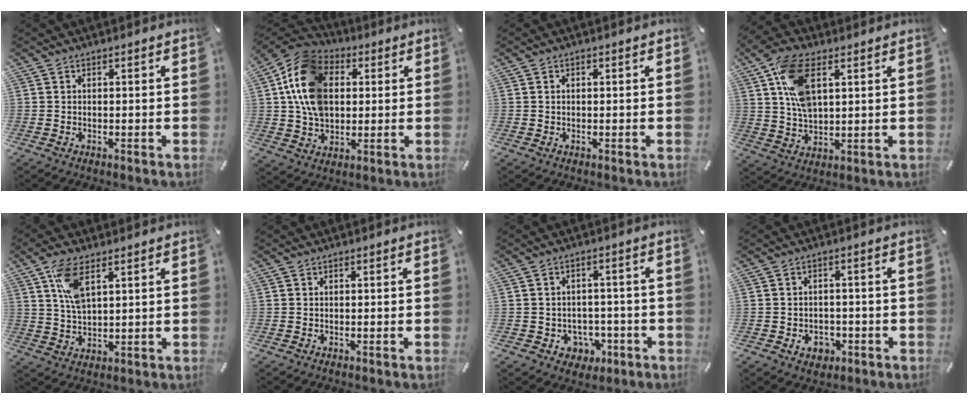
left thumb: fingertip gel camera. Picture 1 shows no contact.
{"total": 15.1, "force": [2.6, 11.9, 9.0], "torque": [-0.200, 0.009, 0.048]}
{"total": 0.6, "force": [0.1, 0.4, 0.4], "torque": [-0.008, 0.003, 0.001]}
{"total": 12.7, "force": [4.6, 7.1, 9.4], "torque": [-0.203, -0.002, 0.084]}
{"total": 8.0, "force": [3.9, 3.4, 6.1], "torque": [-0.135, 0.002, 0.071]}
{"total": 0.0}
{"total": 5.7, "force": [-0.9, 5.4, 1.4], "torque": [-0.015, 0.000, -0.011]}
{"total": 4.7, "force": [-1.6, 3.9, 2.0], "torque": [-0.025, 0.007, -0.028]}